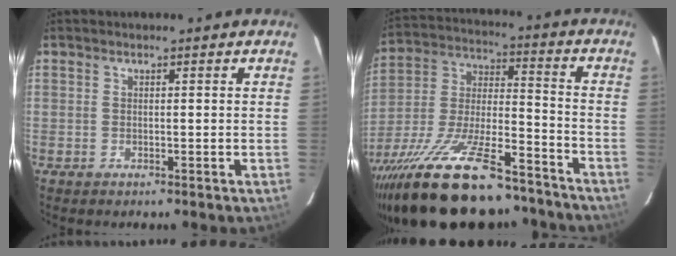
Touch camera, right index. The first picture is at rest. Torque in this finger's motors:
{"motor_torque": [1.49, -0.65, 1.05, 0.21]}